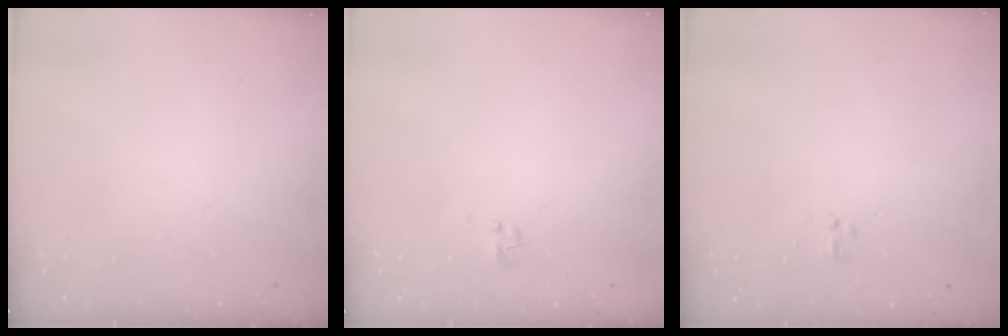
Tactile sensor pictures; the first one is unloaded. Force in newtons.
{"total": 0.0}
{"total": 1.4, "press": 1.3, "slide": 0.7}